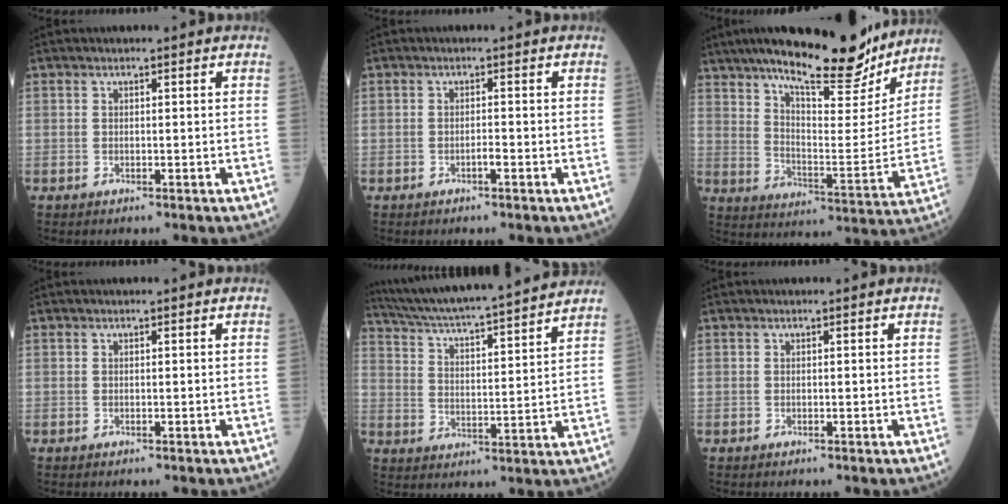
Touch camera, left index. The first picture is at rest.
{"total": 1.2, "force": [-1.0, 0.1, 0.7], "torque": [-0.014, -0.004, -0.018]}
{"total": 22.7, "force": [18.3, 4.8, 12.6], "torque": [-0.198, -0.010, 0.264]}
{"total": 0.0}
{"total": 20.9, "force": [18.9, 0.0, 8.9], "torque": [-0.157, -0.002, 0.279]}
{"total": 0.0}